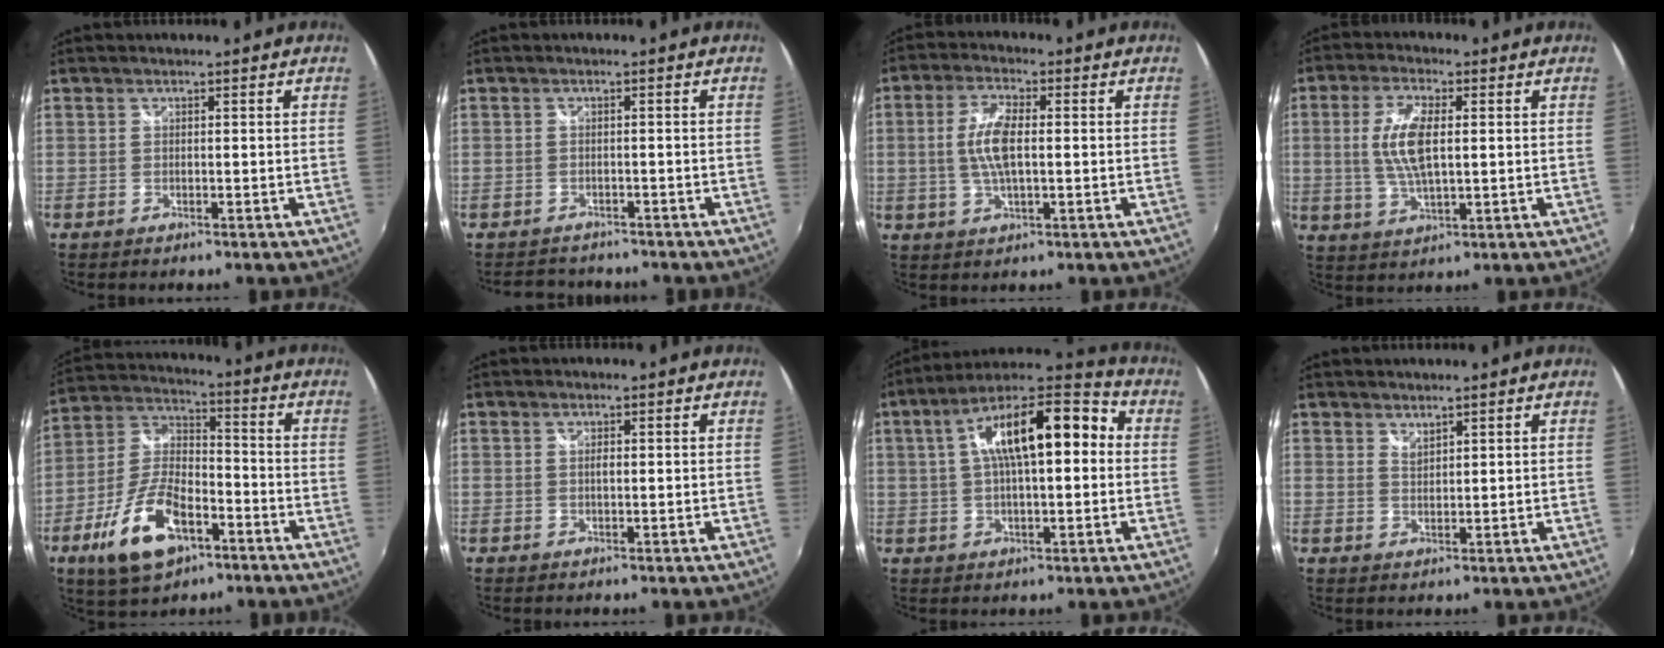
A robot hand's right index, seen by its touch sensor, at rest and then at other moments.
{"total": 4.8, "force": [-4.2, 2.1, 0.8], "torque": [-0.024, 0.002, -0.062]}
{"total": 7.5, "force": [0.2, 2.8, 7.0], "torque": [-0.141, 0.004, 0.004]}
{"total": 8.9, "force": [1.0, 3.3, 8.2], "torque": [-0.163, 0.001, 0.024]}
{"total": 15.8, "force": [-7.7, 7.4, 11.6], "torque": [-0.244, -0.005, -0.136]}
{"total": 0.8, "force": [0.2, 0.4, 0.7], "torque": [-0.013, 0.001, 0.002]}
{"total": 17.4, "force": [2.8, 6.6, 15.9], "torque": [-0.264, 0.034, 0.035]}
{"total": 1.7, "force": [1.6, 0.5, 0.4], "torque": [-0.004, 0.001, 0.028]}